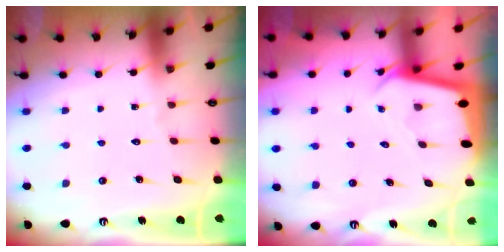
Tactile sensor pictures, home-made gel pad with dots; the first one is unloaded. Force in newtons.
{"total": 1.9, "press": 1.9, "slide": 0.1}